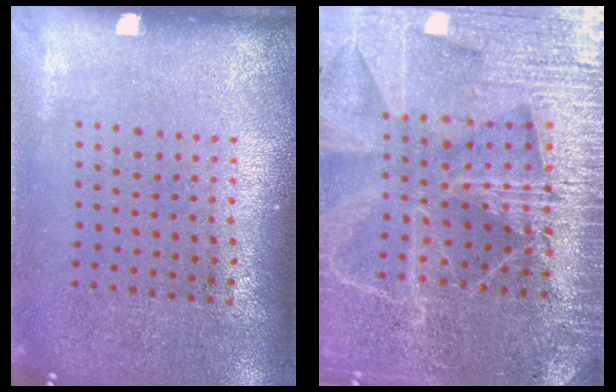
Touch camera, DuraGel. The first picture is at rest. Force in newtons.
{"total": 4.6, "press": 4.3, "slide": 1.8}